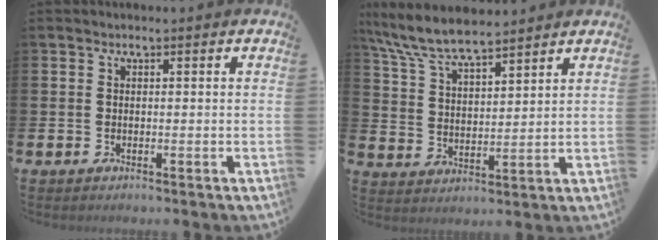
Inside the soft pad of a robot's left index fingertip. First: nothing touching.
{"total": 7.8, "force": [7.3, 1.1, 2.4], "torque": [-0.077, -0.034, 0.133]}